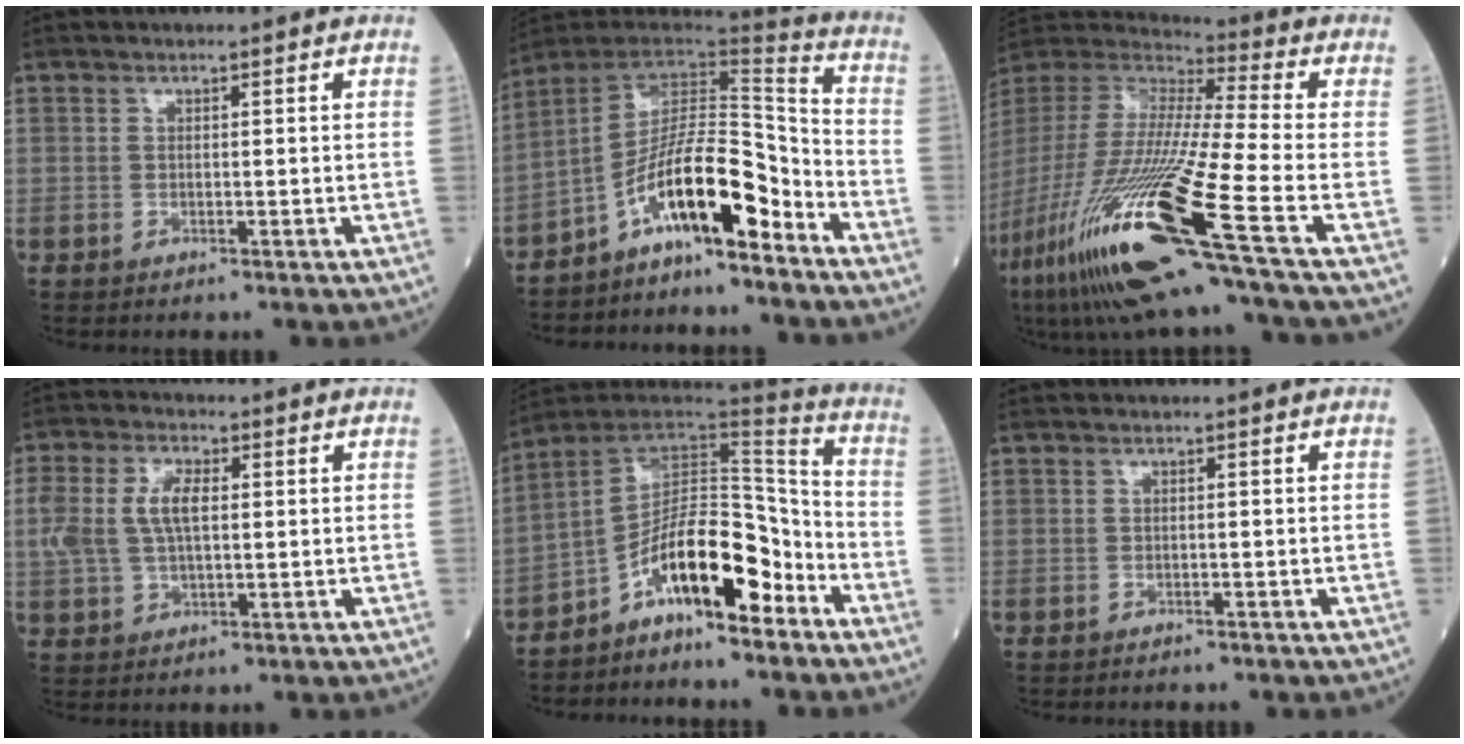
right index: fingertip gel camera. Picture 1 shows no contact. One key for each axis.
{"total": 12.5, "fx": -7.5, "fy": 2.7, "fz": 9.7, "tx": -0.159, "ty": 0.029, "tz": -0.132}
{"total": 28.4, "fx": -15.0, "fy": 0.4, "fz": 24.1, "tx": -0.531, "ty": -0.077, "tz": -0.289}
{"total": 7.3, "fx": 1.1, "fy": 3.5, "fz": 6.3, "tx": -0.152, "ty": 0.018, "tz": 0.026}
{"total": 13.1, "fx": -7.2, "fy": 4.4, "fz": 9.9, "tx": -0.159, "ty": 0.034, "tz": -0.123}
{"total": 1.7, "fx": -1.5, "fy": 0.6, "fz": 0.7, "tx": -0.017, "ty": -0.002, "tz": -0.016}